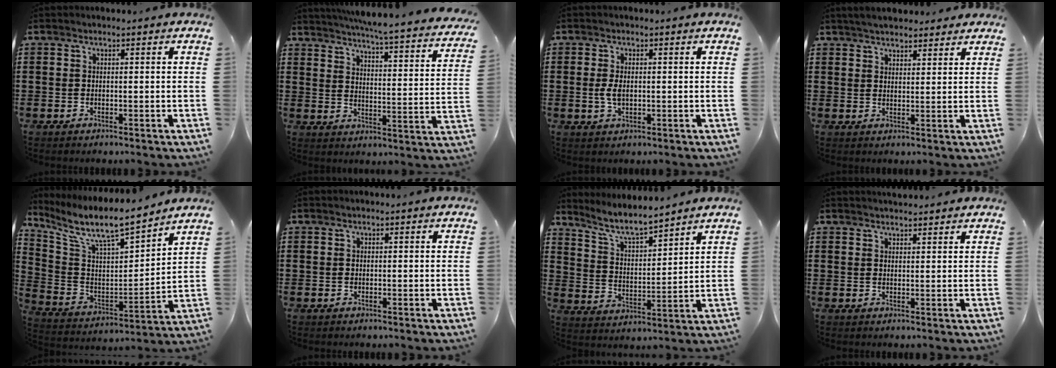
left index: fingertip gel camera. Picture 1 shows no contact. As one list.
[{"total": 4.6, "force": [4.1, -0.7, 1.8], "torque": [-0.049, -0.044, 0.060]}, {"total": 2.9, "force": [0.0, 1.6, 2.4], "torque": [-0.064, -0.001, -0.006]}, {"total": 3.4, "force": [3.2, 0.7, 0.7], "torque": [-0.022, -0.001, 0.061]}, {"total": 8.6, "force": [7.2, 1.8, 4.3], "torque": [-0.118, -0.051, 0.119]}, {"total": 0.0}, {"total": 6.9, "force": [6.2, 0.7, 3.0], "torque": [-0.081, -0.030, 0.108]}, {"total": 1.7, "force": [1.6, 0.2, 0.1], "torque": [-0.008, 0.002, 0.033]}]